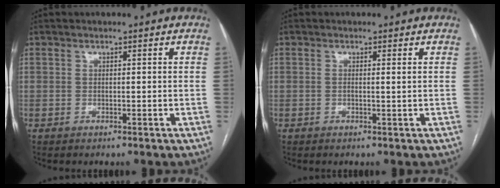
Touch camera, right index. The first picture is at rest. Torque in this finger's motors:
{"motor_torque": [-0.01, 0.24, -0.03, 0.00]}